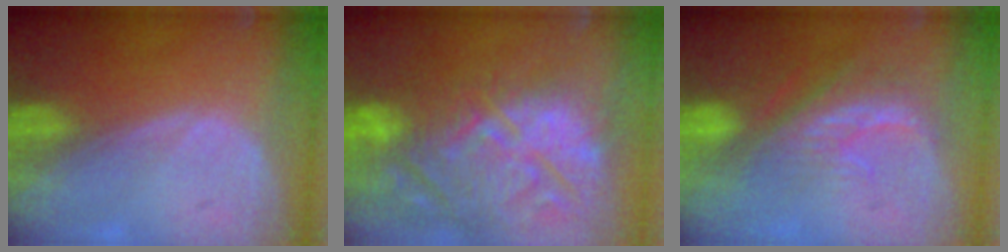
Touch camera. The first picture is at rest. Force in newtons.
{"total": 15.3, "press": 13.0, "slide": 8.0}
{"total": 8.0, "press": 7.3, "slide": 3.4}